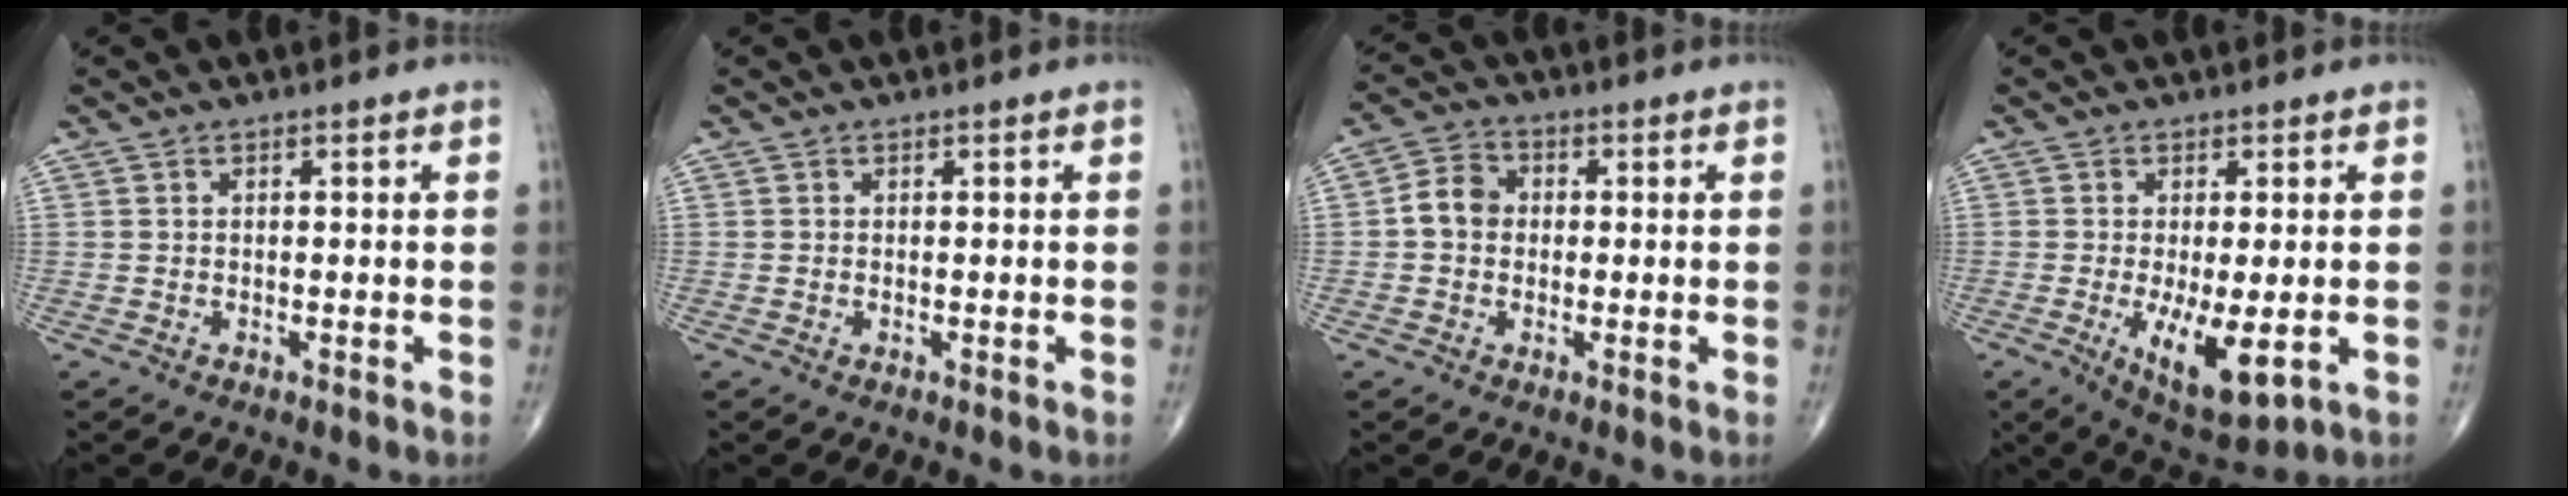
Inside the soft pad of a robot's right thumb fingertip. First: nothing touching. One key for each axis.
{"total": 0.0}
{"total": 5.4, "fx": -0.2, "fy": 4.5, "fz": 3.0, "tx": -0.043, "ty": 0.017, "tz": -0.014}
{"total": 10.1, "fx": -2.4, "fy": 3.7, "fz": 9.2, "tx": -0.151, "ty": -0.024, "tz": -0.027}